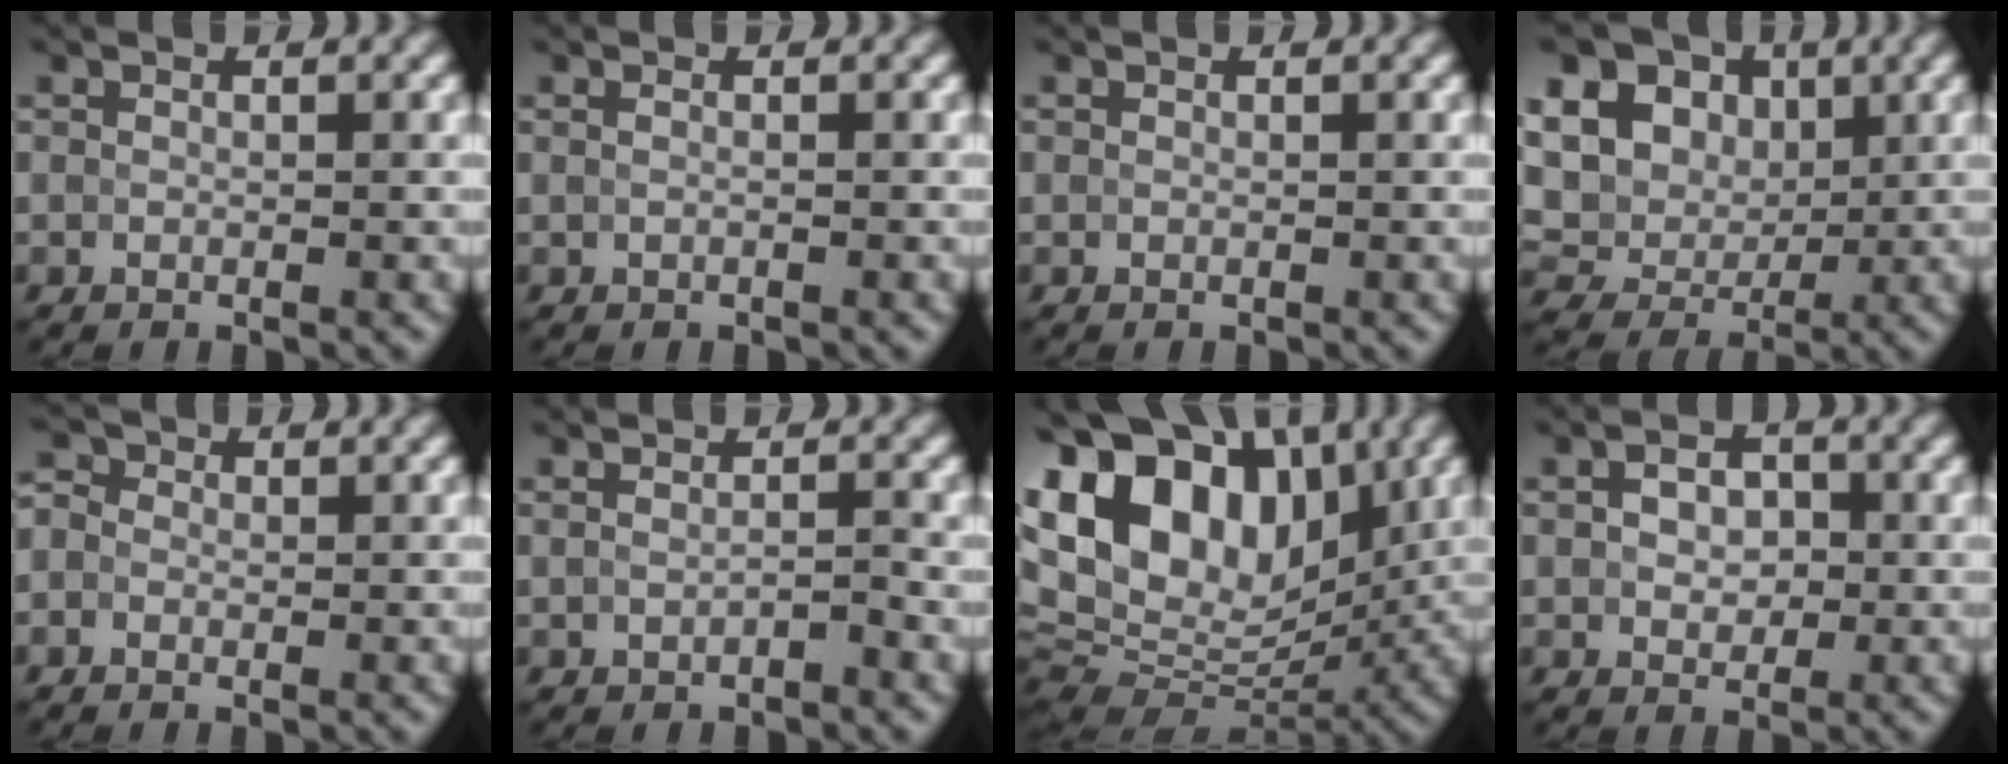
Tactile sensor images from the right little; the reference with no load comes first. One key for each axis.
{"total": 0.9, "fx": 0.2, "fy": 0.5, "fz": 0.7, "tx": -0.004, "ty": -0.004, "tz": -0.003}
{"total": 0.0}
{"total": 16.4, "fx": 5.9, "fy": 13.0, "fz": 8.1, "tx": -0.177, "ty": 0.036, "tz": 0.096}
{"total": 2.0, "fx": 0.2, "fy": 1.7, "fz": 0.9, "tx": -0.008, "ty": 0.003, "tz": -0.020}
{"total": 0.9, "fx": -0.3, "fy": 0.2, "fz": 0.8, "tx": -0.018, "ty": -0.002, "tz": -0.005}
{"total": 17.9, "fx": 6.5, "fy": 11.1, "fz": 12.4, "tx": -0.226, "ty": 0.060, "tz": 0.094}
{"total": 2.9, "fx": 0.4, "fy": 2.1, "fz": 2.0, "tx": -0.038, "ty": 0.004, "tz": 0.004}